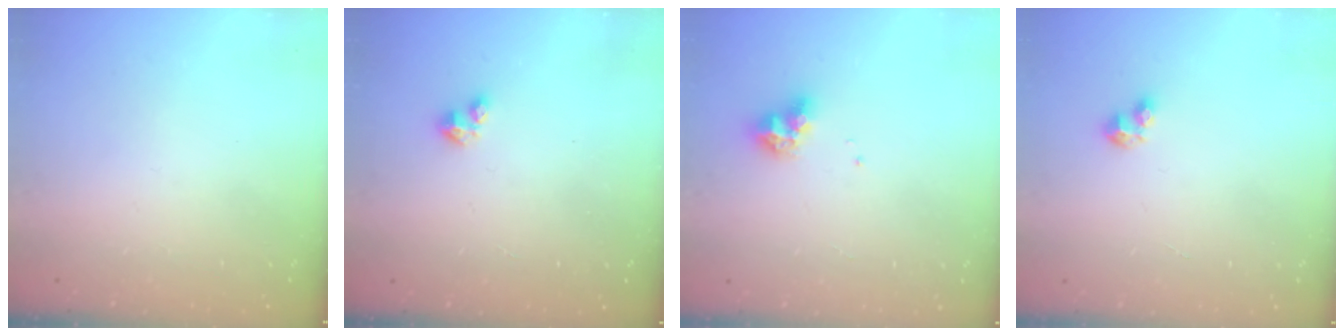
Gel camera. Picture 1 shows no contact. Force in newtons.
{"total": 1.6, "press": 1.6, "slide": 0.4}
{"total": 7.9, "press": 7.9, "slide": 0.4}
{"total": 3.6, "press": 3.6, "slide": 0.5}